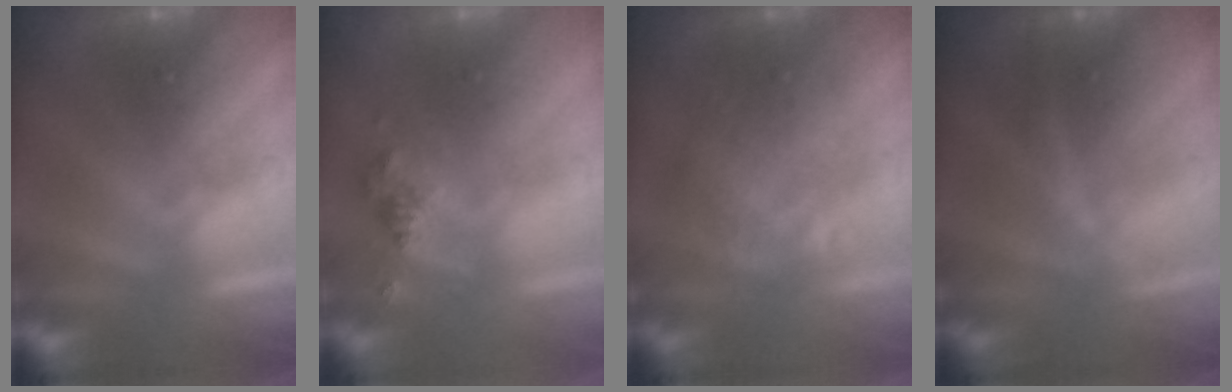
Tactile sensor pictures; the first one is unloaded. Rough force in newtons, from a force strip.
{"total": 2.4}
{"total": 2.2}
{"total": 1.6}